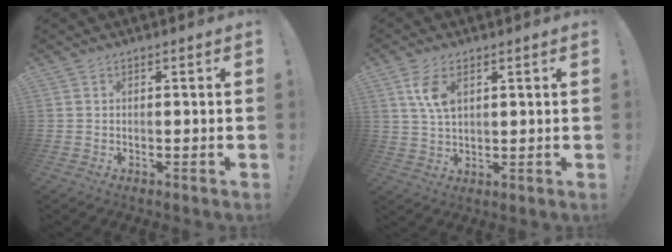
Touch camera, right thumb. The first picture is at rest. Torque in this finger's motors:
{"motor_torque": [0.05, 0.14, 0.35, -0.22, 0.04]}